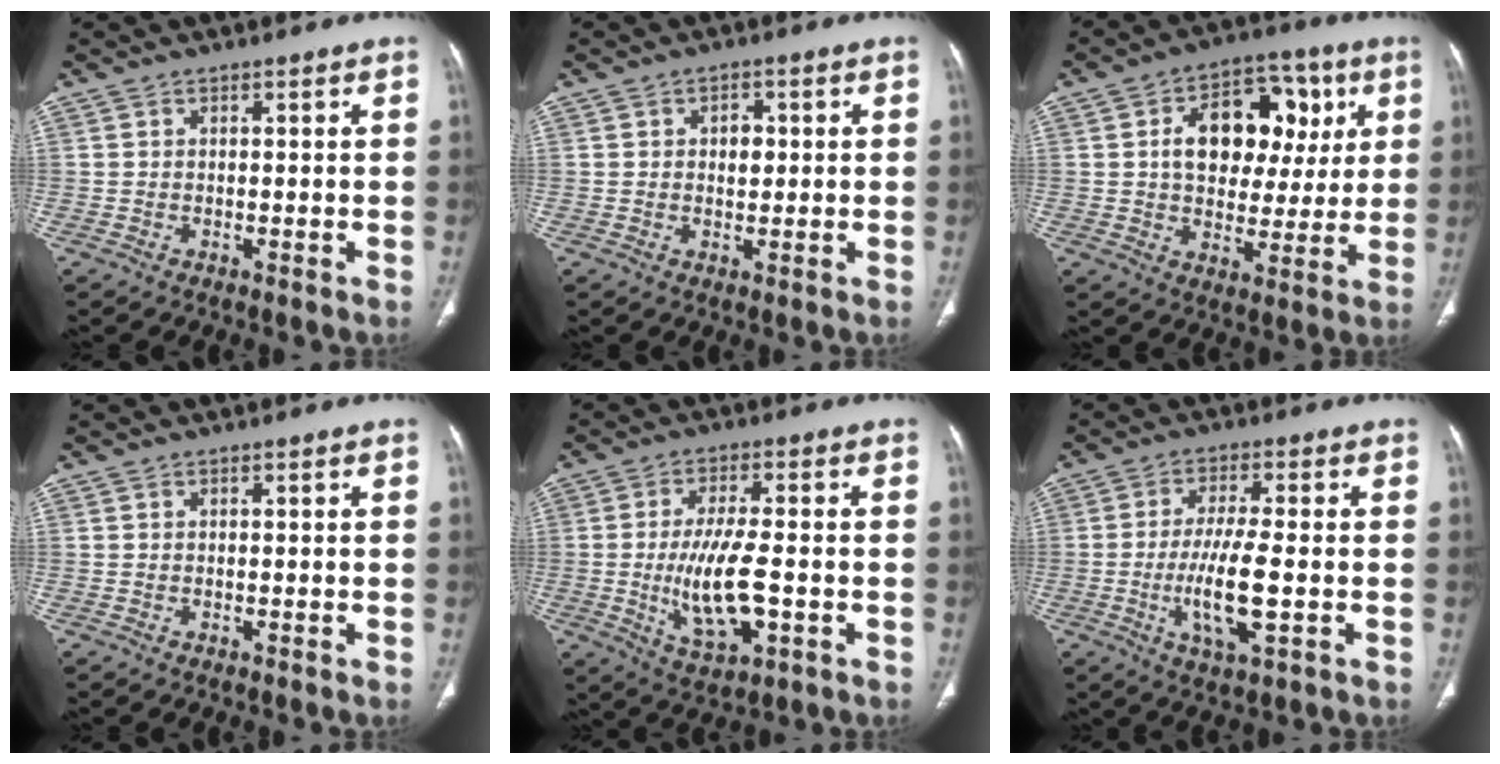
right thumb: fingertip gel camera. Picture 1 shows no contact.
{"total": 3.0, "force": [0.5, 2.1, 2.1], "torque": [-0.015, 0.001, 0.005]}
{"total": 16.7, "force": [4.0, 11.5, 11.5], "torque": [-0.119, 0.013, 0.061]}
{"total": 0.0}
{"total": 11.9, "force": [-2.0, 4.6, 10.8], "torque": [-0.203, -0.004, -0.027]}
{"total": 9.9, "force": [-1.9, 2.5, 9.5], "torque": [-0.191, -0.005, -0.033]}